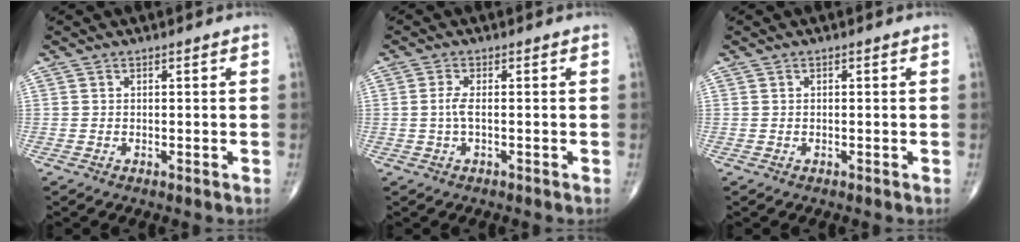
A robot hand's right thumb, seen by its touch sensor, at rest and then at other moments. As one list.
[{"total": 2.2, "force": [-0.2, 0.6, 2.1], "torque": [-0.054, 0.000, -0.005]}, {"total": 0.0}]